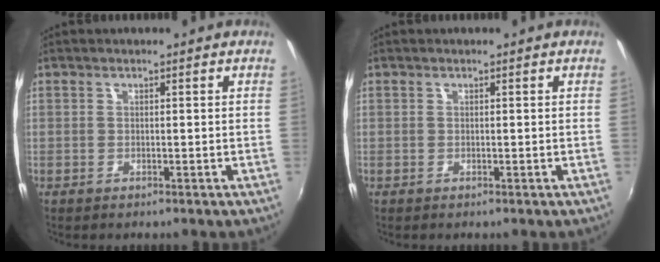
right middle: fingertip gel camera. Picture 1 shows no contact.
{"total": 0.0}